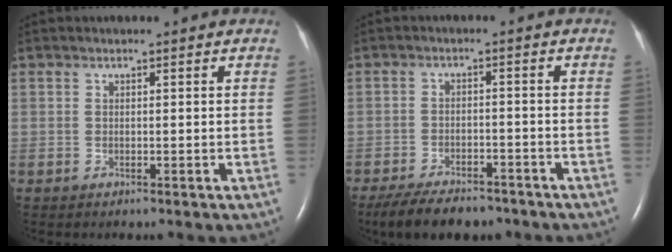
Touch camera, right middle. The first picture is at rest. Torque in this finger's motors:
{"motor_torque": [0.29, -0.26, 0.07, 0.03]}